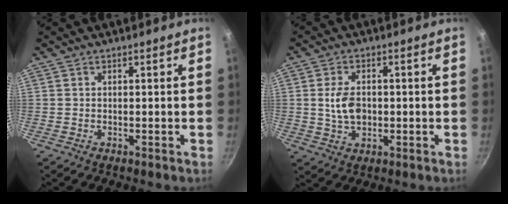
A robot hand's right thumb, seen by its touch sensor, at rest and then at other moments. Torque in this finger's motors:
{"motor_torque": [-0.53, 0.21, 0.23, 0.78, 0.01]}